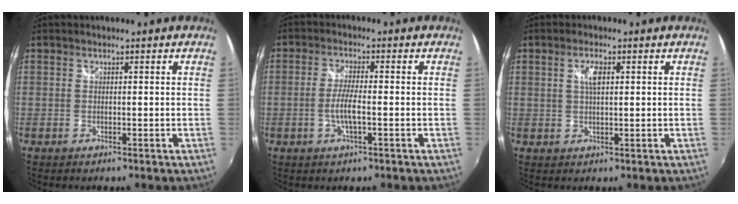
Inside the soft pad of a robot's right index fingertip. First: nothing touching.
{"total": 4.5, "force": [-1.3, 0.5, 4.3], "torque": [-0.087, -0.003, -0.025]}
{"total": 2.9, "force": [0.9, 1.1, 2.6], "torque": [-0.046, 0.002, 0.014]}